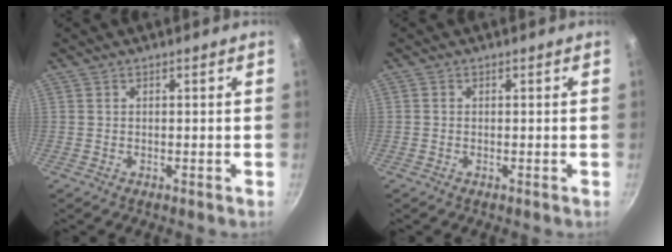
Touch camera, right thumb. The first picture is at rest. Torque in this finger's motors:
{"motor_torque": [0.23, 0.06, -0.45, 0.27, 0.04]}